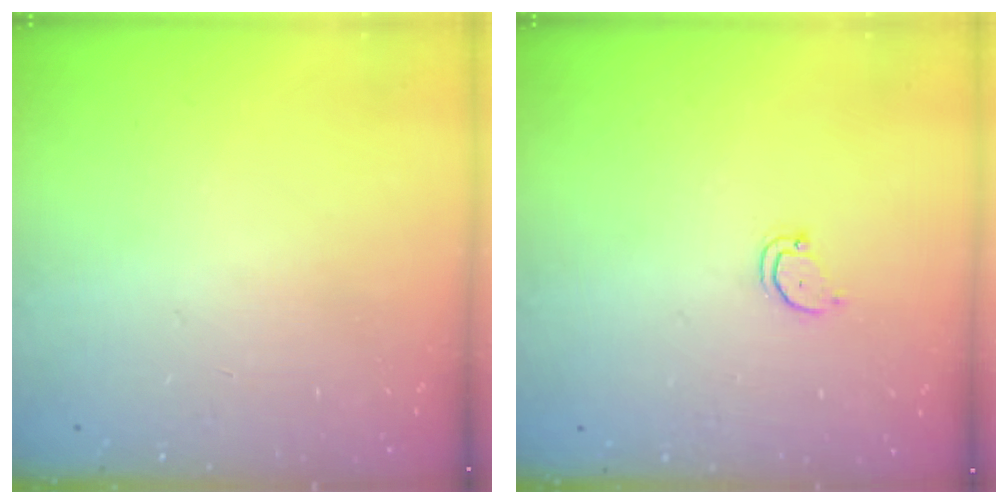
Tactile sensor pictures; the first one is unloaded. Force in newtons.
{"total": 2.5, "press": 2.5, "slide": 0.3}